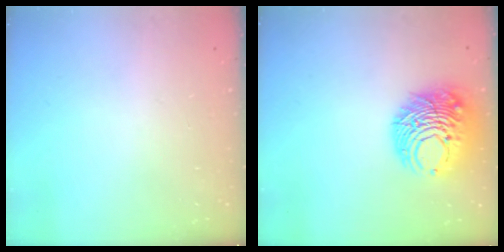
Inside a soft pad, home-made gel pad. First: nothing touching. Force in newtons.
{"total": 14.3, "press": 14.2, "slide": 0.5}